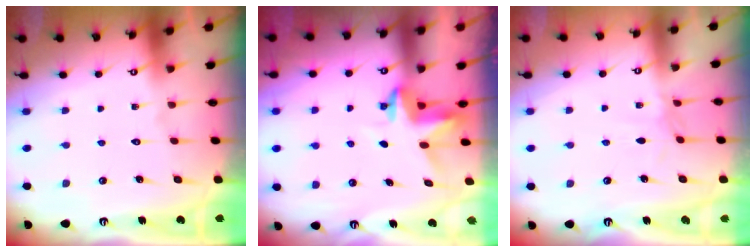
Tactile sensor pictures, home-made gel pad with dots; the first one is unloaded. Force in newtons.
{"total": 3.8, "press": 3.8, "slide": 0.3}
{"total": 2.1, "press": 2.1, "slide": 0.5}